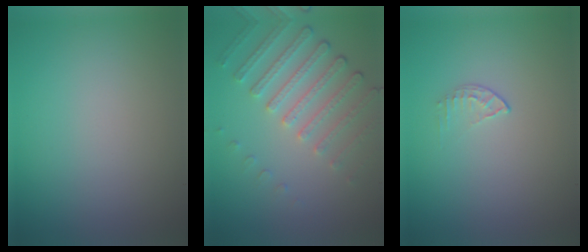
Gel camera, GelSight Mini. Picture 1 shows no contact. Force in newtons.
{"total": 4.7, "press": 3.4, "slide": 3.3}
{"total": 0.8, "press": 0.6, "slide": 0.6}